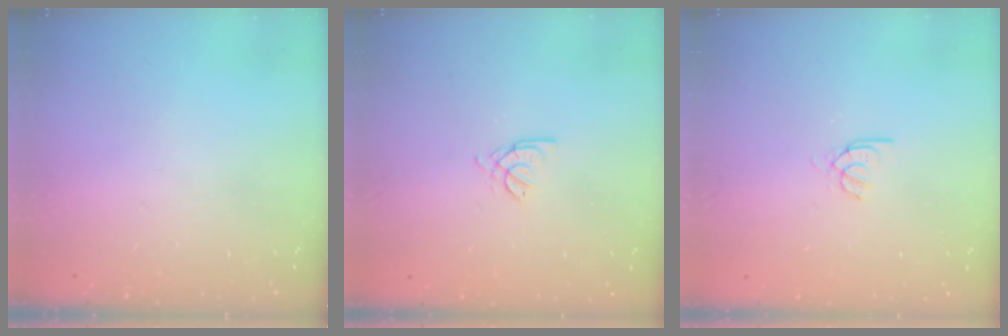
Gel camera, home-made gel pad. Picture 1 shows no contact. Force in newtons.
{"total": 2.2, "press": 2.2, "slide": 0.6}
{"total": 2.9, "press": 2.9, "slide": 0.3}